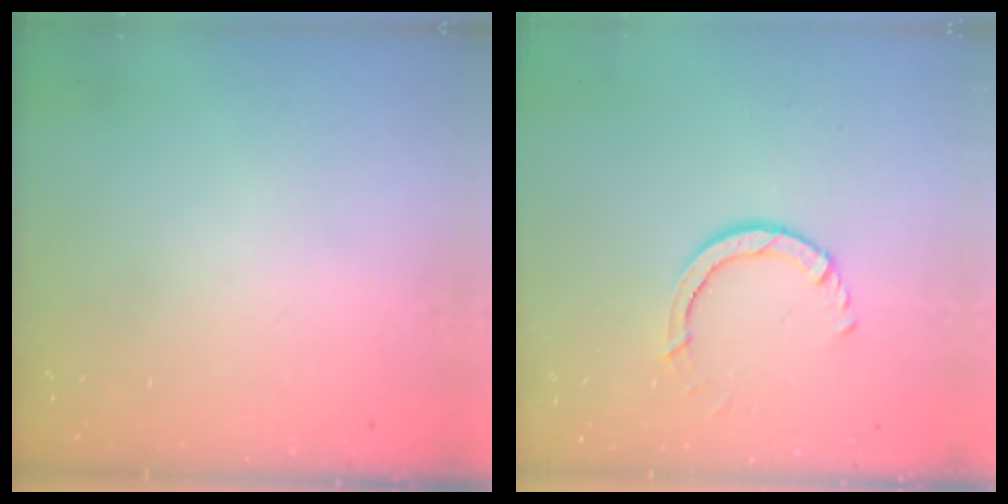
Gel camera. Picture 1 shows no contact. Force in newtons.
{"total": 3.8, "press": 3.8, "slide": 0.5}